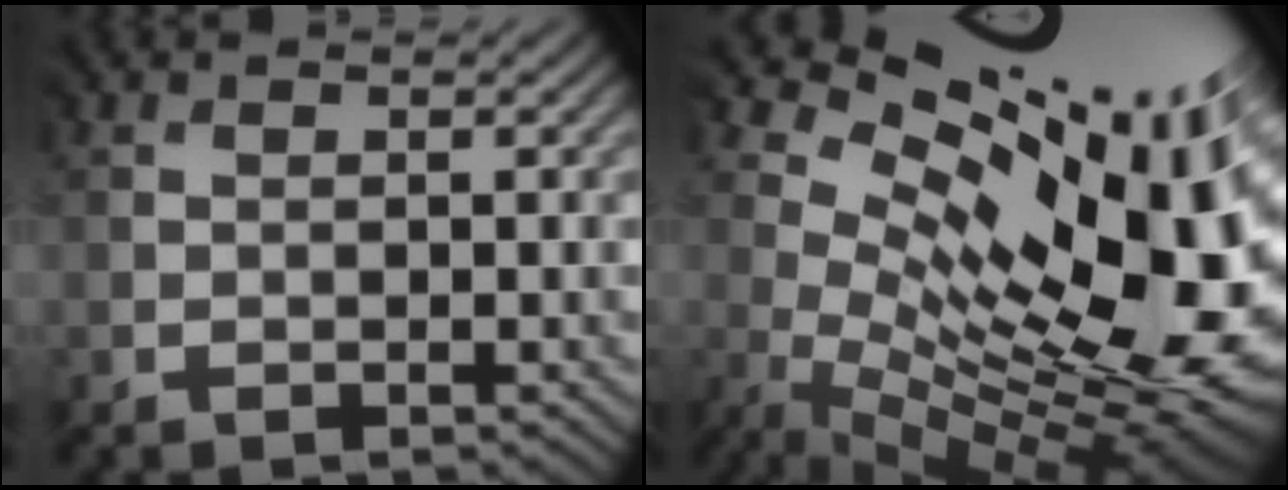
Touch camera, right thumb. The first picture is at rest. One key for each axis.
{"total": 18.8, "fx": 3.8, "fy": 9.9, "fz": 15.5, "tx": -0.205, "ty": 0.000, "tz": 0.094}